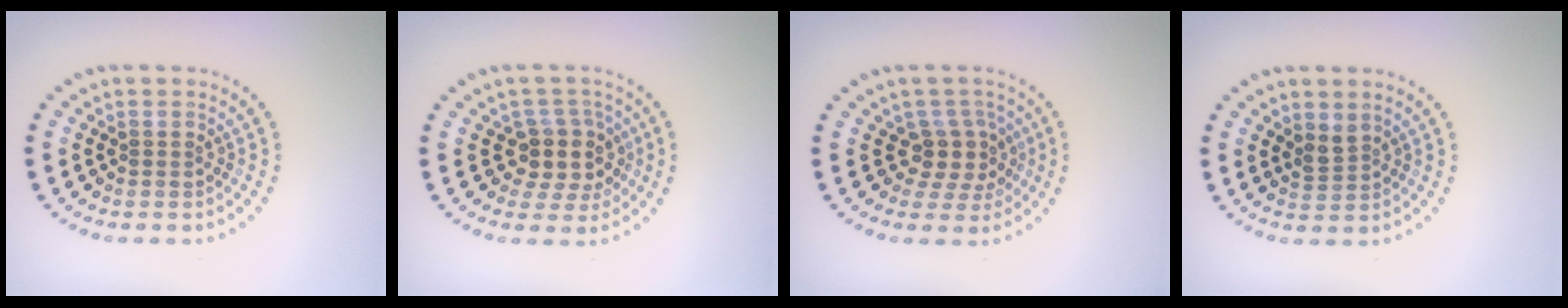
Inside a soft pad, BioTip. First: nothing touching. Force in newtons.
{"total": 3.7, "press": 3.0, "slide": 2.1}
{"total": 3.0, "press": 2.2, "slide": 2.0}
{"total": 1.4, "press": 1.1, "slide": 1.0}